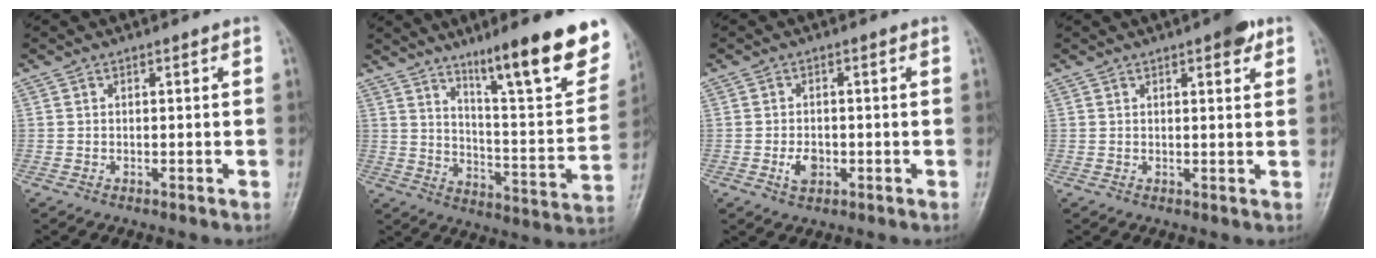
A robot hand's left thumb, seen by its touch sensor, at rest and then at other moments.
{"total": 21.6, "force": [13.6, 3.7, 16.3], "torque": [-0.201, -0.067, 0.211]}
{"total": 3.2, "force": [-0.9, 2.2, 2.1], "torque": [-0.033, 0.001, -0.013]}
{"total": 3.9, "force": [2.2, 1.2, 2.9], "torque": [-0.032, -0.008, 0.025]}